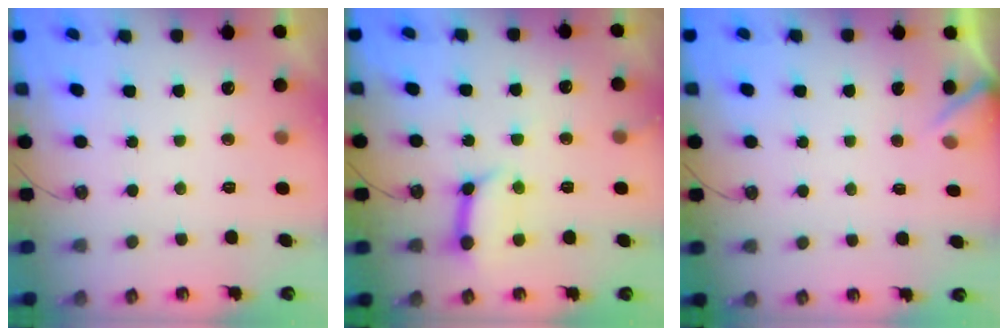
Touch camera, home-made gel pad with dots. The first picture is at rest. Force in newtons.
{"total": 11.1, "press": 11.0, "slide": 1.0}
{"total": 2.9, "press": 2.9, "slide": 0.3}